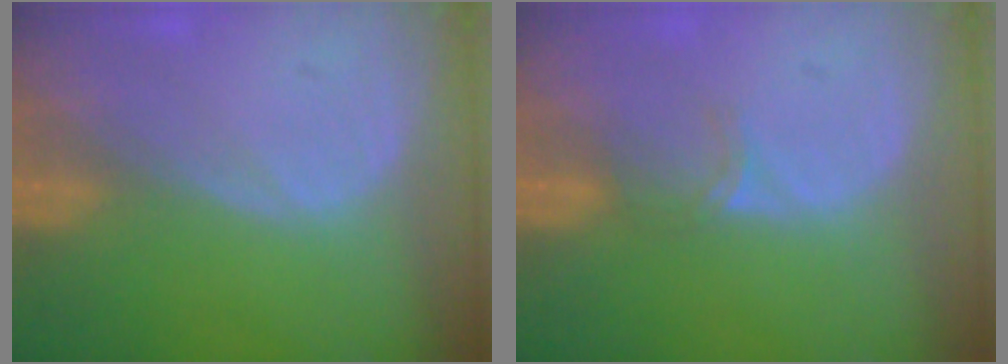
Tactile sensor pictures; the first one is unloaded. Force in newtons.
{"total": 1.9, "press": 1.5, "slide": 1.2}